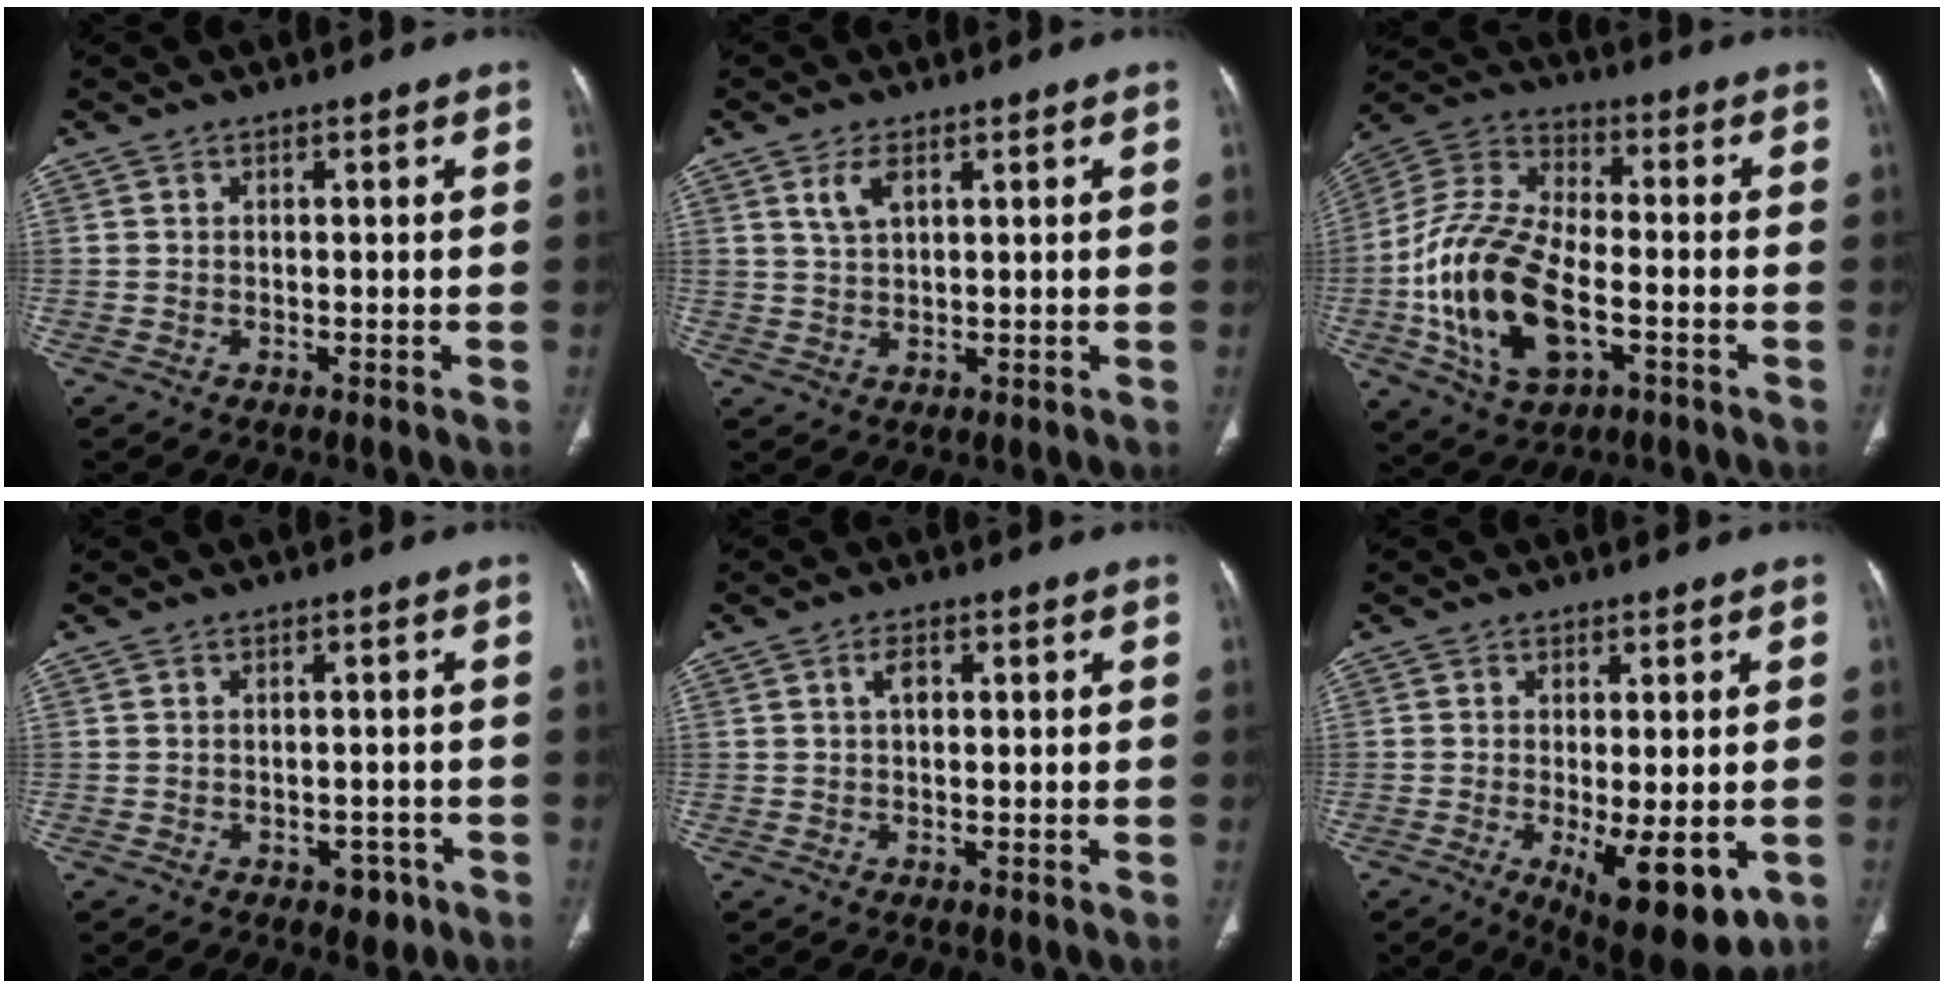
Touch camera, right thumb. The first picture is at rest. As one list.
[{"total": 3.8, "force": [1.8, 1.8, 2.7], "torque": [-0.053, -0.005, 0.041]}, {"total": 19.7, "force": [-4.9, 10.6, 15.9], "torque": [-0.313, 0.022, -0.089]}, {"total": 2.2, "force": [-1.5, 1.4, 0.9], "torque": [0.001, 0.010, -0.016]}, {"total": 2.4, "force": [0.6, 1.2, 1.9], "torque": [-0.034, 0.001, 0.008]}, {"total": 12.4, "force": [-3.8, 4.6, 10.9], "torque": [-0.146, -0.023, -0.043]}]